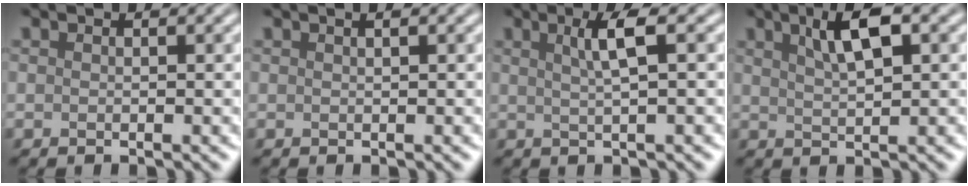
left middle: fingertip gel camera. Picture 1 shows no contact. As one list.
[{"total": 1.9, "force": [1.0, 0.9, 1.3], "torque": [-0.005, 0.013, -0.009]}, {"total": 2.8, "force": [0.5, 0.4, 2.7], "torque": [-0.044, 0.008, 0.016]}, {"total": 3.7, "force": [1.5, 0.9, 3.3], "torque": [-0.064, 0.008, 0.033]}]